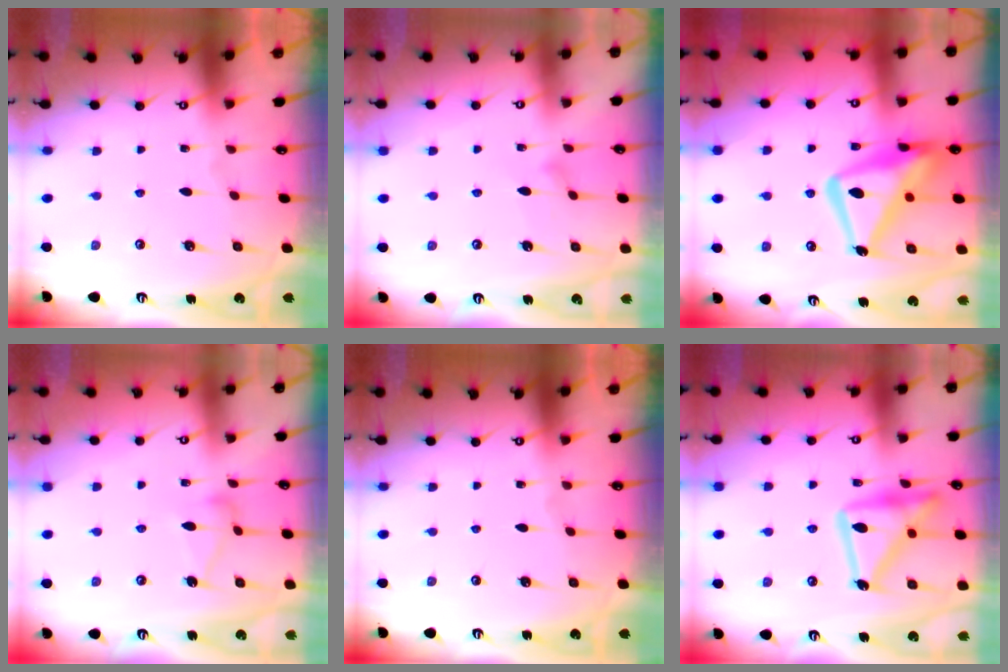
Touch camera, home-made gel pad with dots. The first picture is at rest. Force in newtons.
{"total": 7.5, "press": 7.5, "slide": 0.4}
{"total": 17.3, "press": 17.2, "slide": 1.9}
{"total": 8.2, "press": 8.2, "slide": 0.3}
{"total": 0.0}
{"total": 17.7, "press": 17.7, "slide": 1.2}